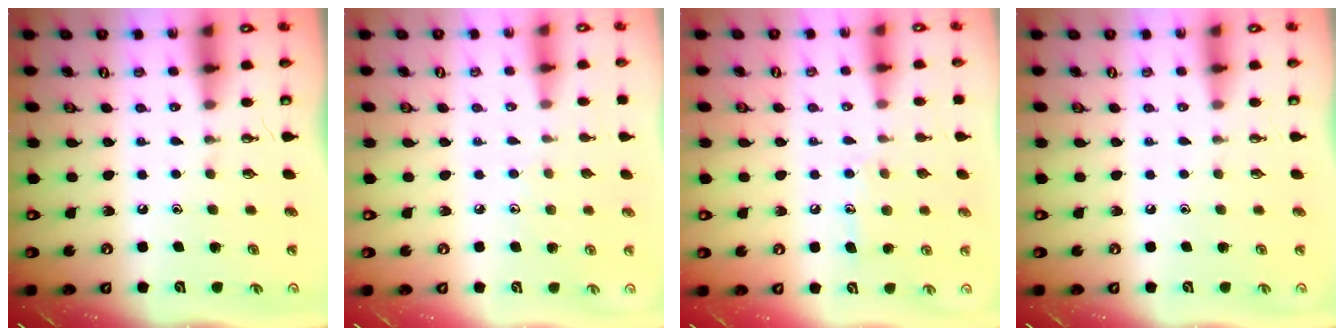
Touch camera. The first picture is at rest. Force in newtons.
{"total": 4.7, "press": 4.7, "slide": 0.5}
{"total": 8.7, "press": 8.7, "slide": 0.6}
{"total": 0.0}